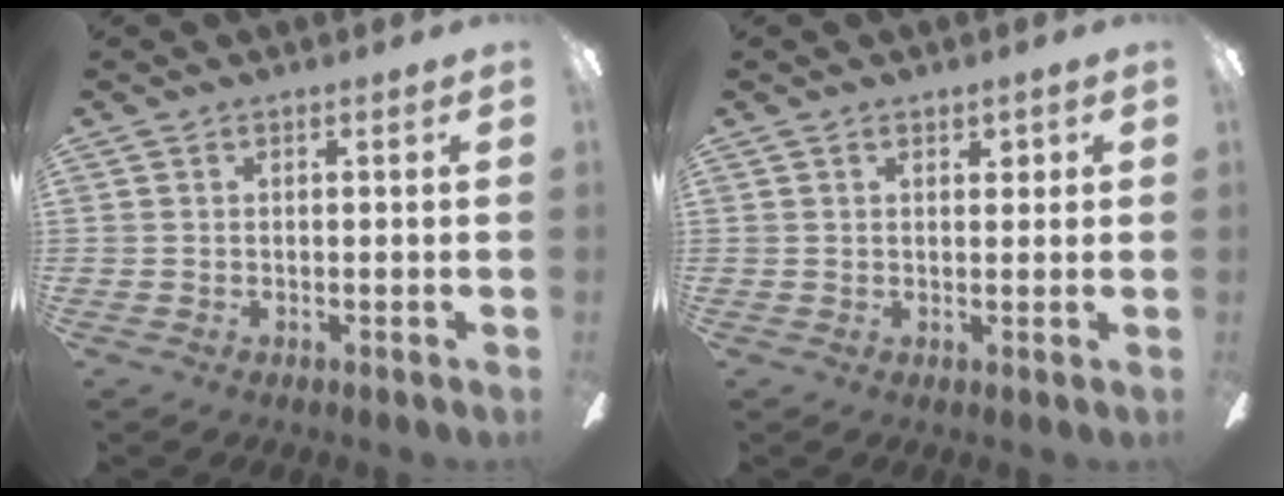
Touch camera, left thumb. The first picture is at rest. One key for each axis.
{"total": 2.0, "fx": 1.1, "fy": 1.2, "fz": 1.2, "tx": -0.010, "ty": -0.002, "tz": 0.015}